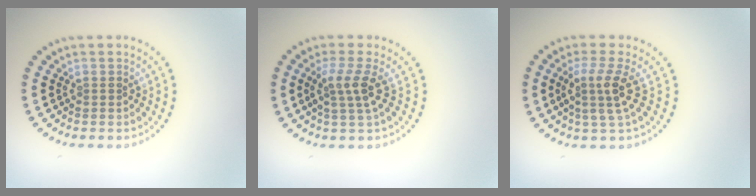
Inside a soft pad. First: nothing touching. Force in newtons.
{"total": 2.7, "press": 2.0, "slide": 1.8}
{"total": 3.1, "press": 2.3, "slide": 2.1}